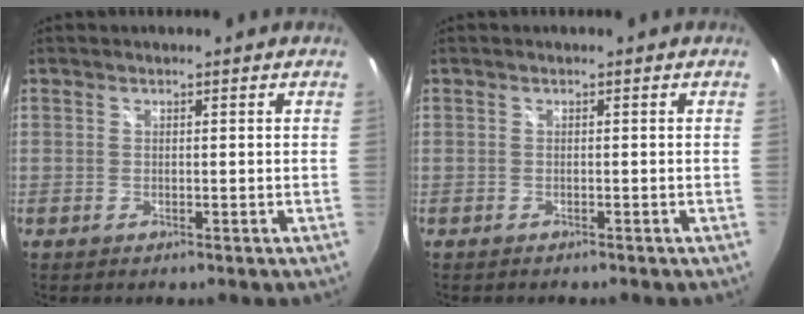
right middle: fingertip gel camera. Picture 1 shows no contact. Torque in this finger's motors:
{"motor_torque": [0.22, -0.17, 0.03, 0.00]}